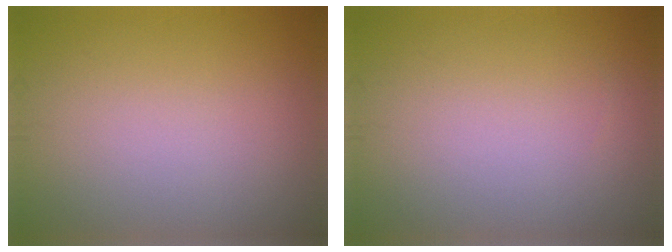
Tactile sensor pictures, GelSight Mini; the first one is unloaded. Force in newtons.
{"total": 0.0}